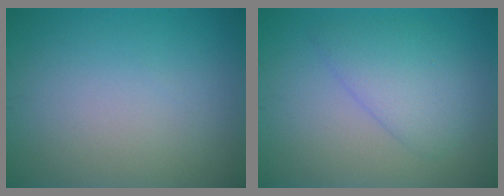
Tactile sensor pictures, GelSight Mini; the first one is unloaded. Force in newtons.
{"total": 3.6, "press": 3.6, "slide": 0.3}